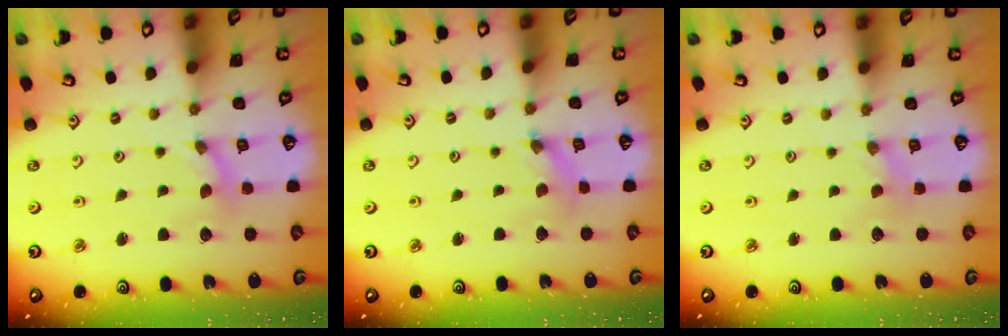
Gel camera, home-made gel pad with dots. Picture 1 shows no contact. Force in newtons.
{"total": 1.6, "press": 1.6, "slide": 0.3}
{"total": 0.0}